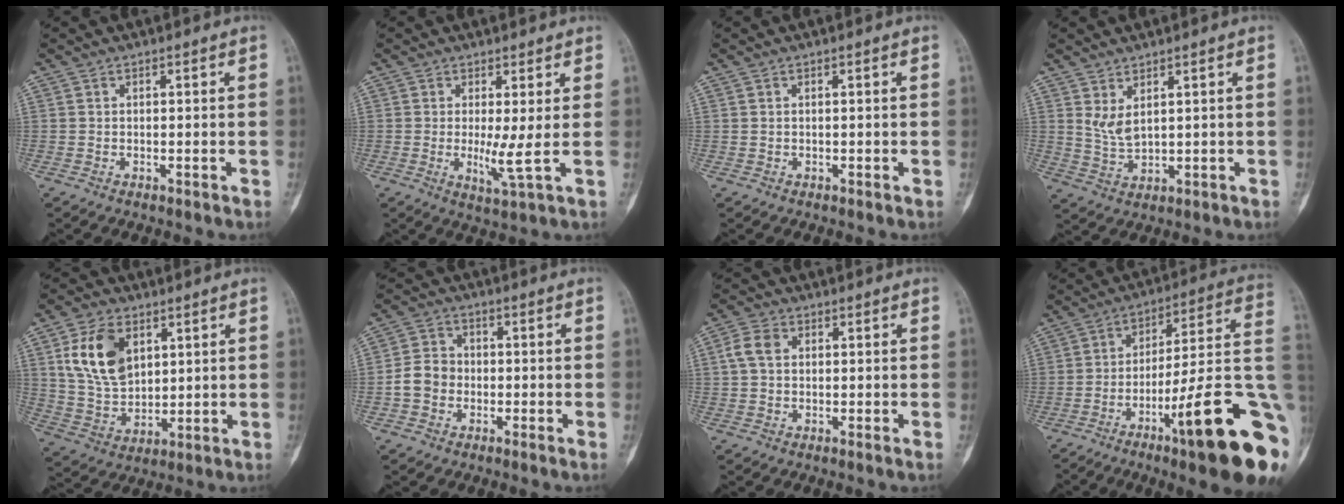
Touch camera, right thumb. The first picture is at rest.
{"total": 4.3, "force": [0.2, 0.1, 4.3], "torque": [-0.089, -0.018, 0.005]}
{"total": 0.0}
{"total": 4.1, "force": [1.8, 1.8, 3.2], "torque": [-0.062, -0.017, 0.046]}
{"total": 13.0, "force": [4.8, 8.4, 8.6], "torque": [-0.141, -0.017, 0.101]}
{"total": 5.6, "force": [-1.4, 4.7, 2.7], "torque": [-0.039, 0.022, -0.036]}
{"total": 4.2, "force": [0.7, 3.1, 2.8], "torque": [-0.060, 0.013, 0.008]}
{"total": 25.4, "force": [-8.5, 3.9, 23.6], "torque": [-0.275, 0.036, -0.121]}